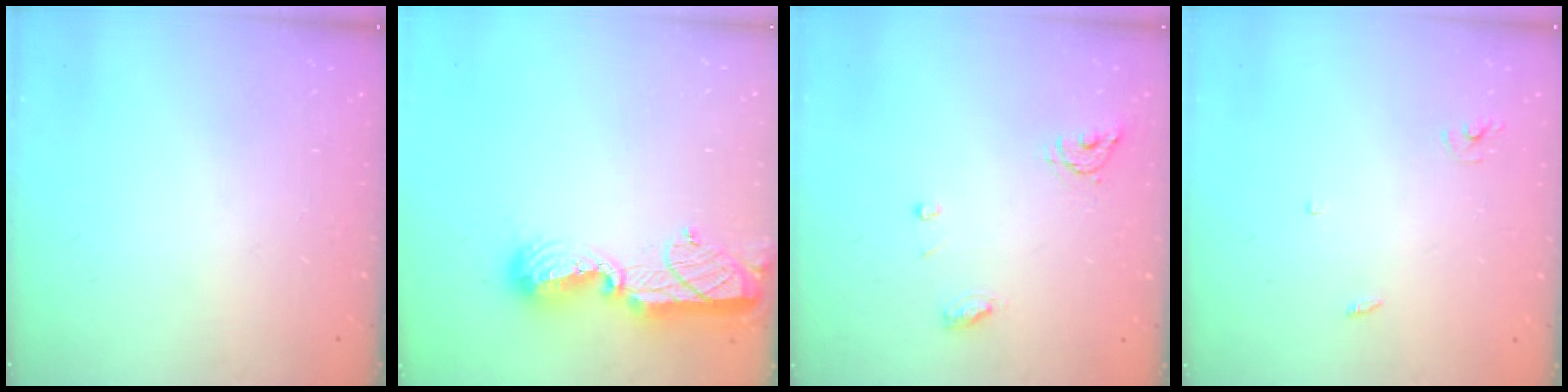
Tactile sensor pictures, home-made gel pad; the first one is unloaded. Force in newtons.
{"total": 13.8, "press": 13.8, "slide": 1.5}
{"total": 6.2, "press": 6.2, "slide": 0.5}
{"total": 2.5, "press": 2.5, "slide": 0.1}